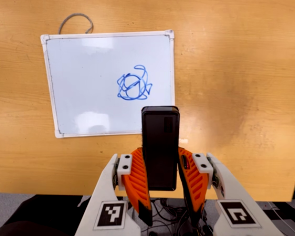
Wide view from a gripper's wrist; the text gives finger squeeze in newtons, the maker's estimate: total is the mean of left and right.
{"total": 7.3, "left": 5.1, "right": 9.6}